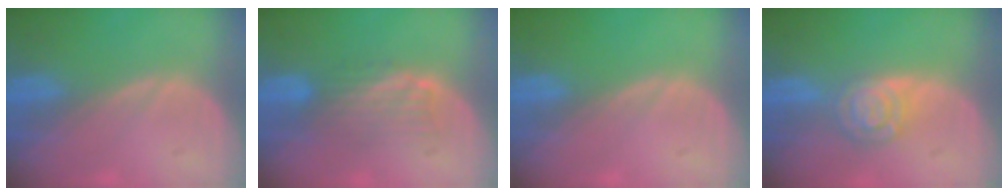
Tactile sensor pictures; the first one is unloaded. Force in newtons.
{"total": 4.8, "press": 4.2, "slide": 2.5}
{"total": 0.0}
{"total": 5.4, "press": 4.7, "slide": 2.5}